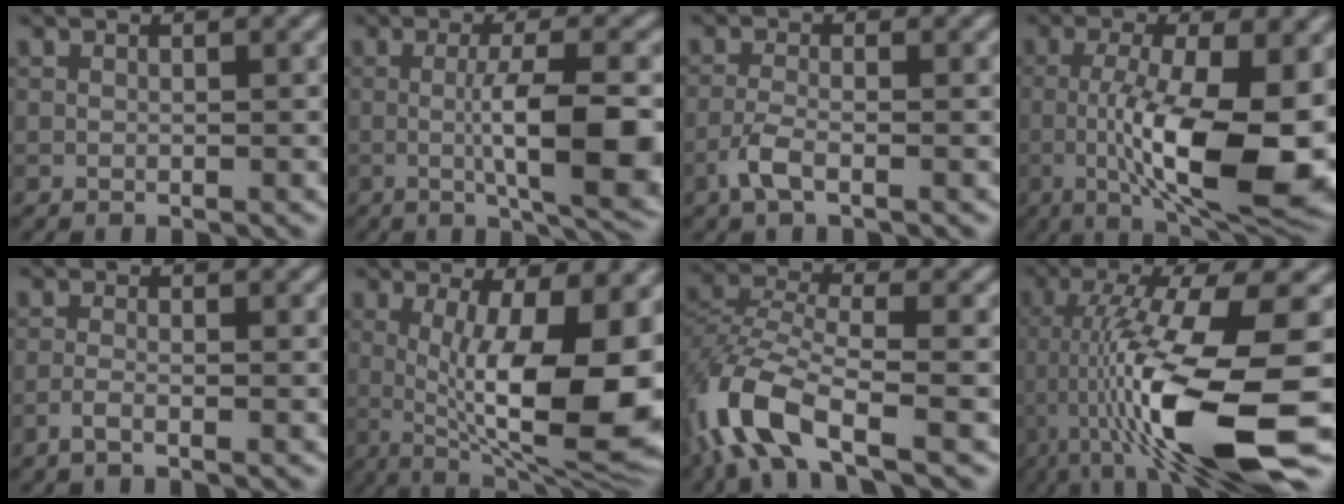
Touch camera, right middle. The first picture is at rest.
{"total": 8.8, "force": [-1.1, 1.9, 8.5], "torque": [-0.127, -0.007, -0.014]}
{"total": 2.2, "force": [-1.2, 0.7, 1.8], "torque": [-0.042, 0.001, -0.031]}
{"total": 12.5, "force": [-2.2, 3.8, 11.8], "torque": [-0.194, -0.019, -0.034]}
{"total": 1.4, "force": [-0.8, 0.3, 1.1], "torque": [-0.018, 0.003, -0.023]}
{"total": 13.2, "force": [-0.6, 4.0, 12.6], "torque": [-0.164, -0.005, -0.014]}
{"total": 8.1, "force": [-4.6, 3.2, 5.8], "torque": [-0.131, -0.002, -0.102]}
{"total": 14.2, "force": [-3.6, 2.8, 13.4], "torque": [-0.232, -0.006, -0.055]}